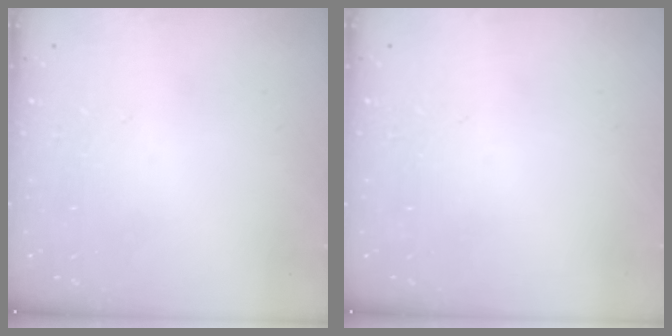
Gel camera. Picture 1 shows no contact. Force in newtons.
{"total": 0.0}